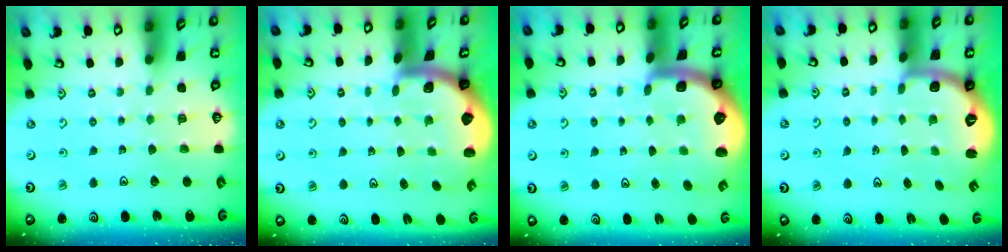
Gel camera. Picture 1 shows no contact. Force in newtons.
{"total": 1.9, "press": 1.9, "slide": 0.3}
{"total": 3.1, "press": 3.0, "slide": 0.9}
{"total": 2.4, "press": 1.8, "slide": 1.6}